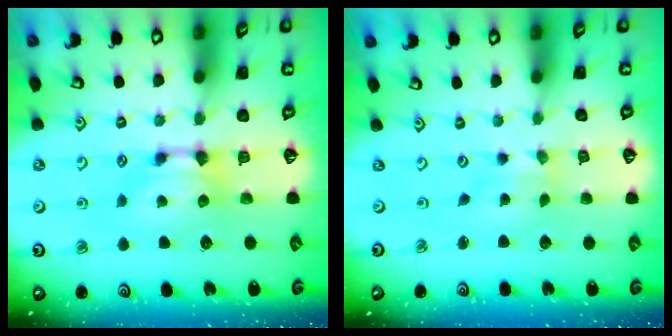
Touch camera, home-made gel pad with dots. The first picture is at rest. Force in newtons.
{"total": 2.4, "press": 2.4, "slide": 0.7}